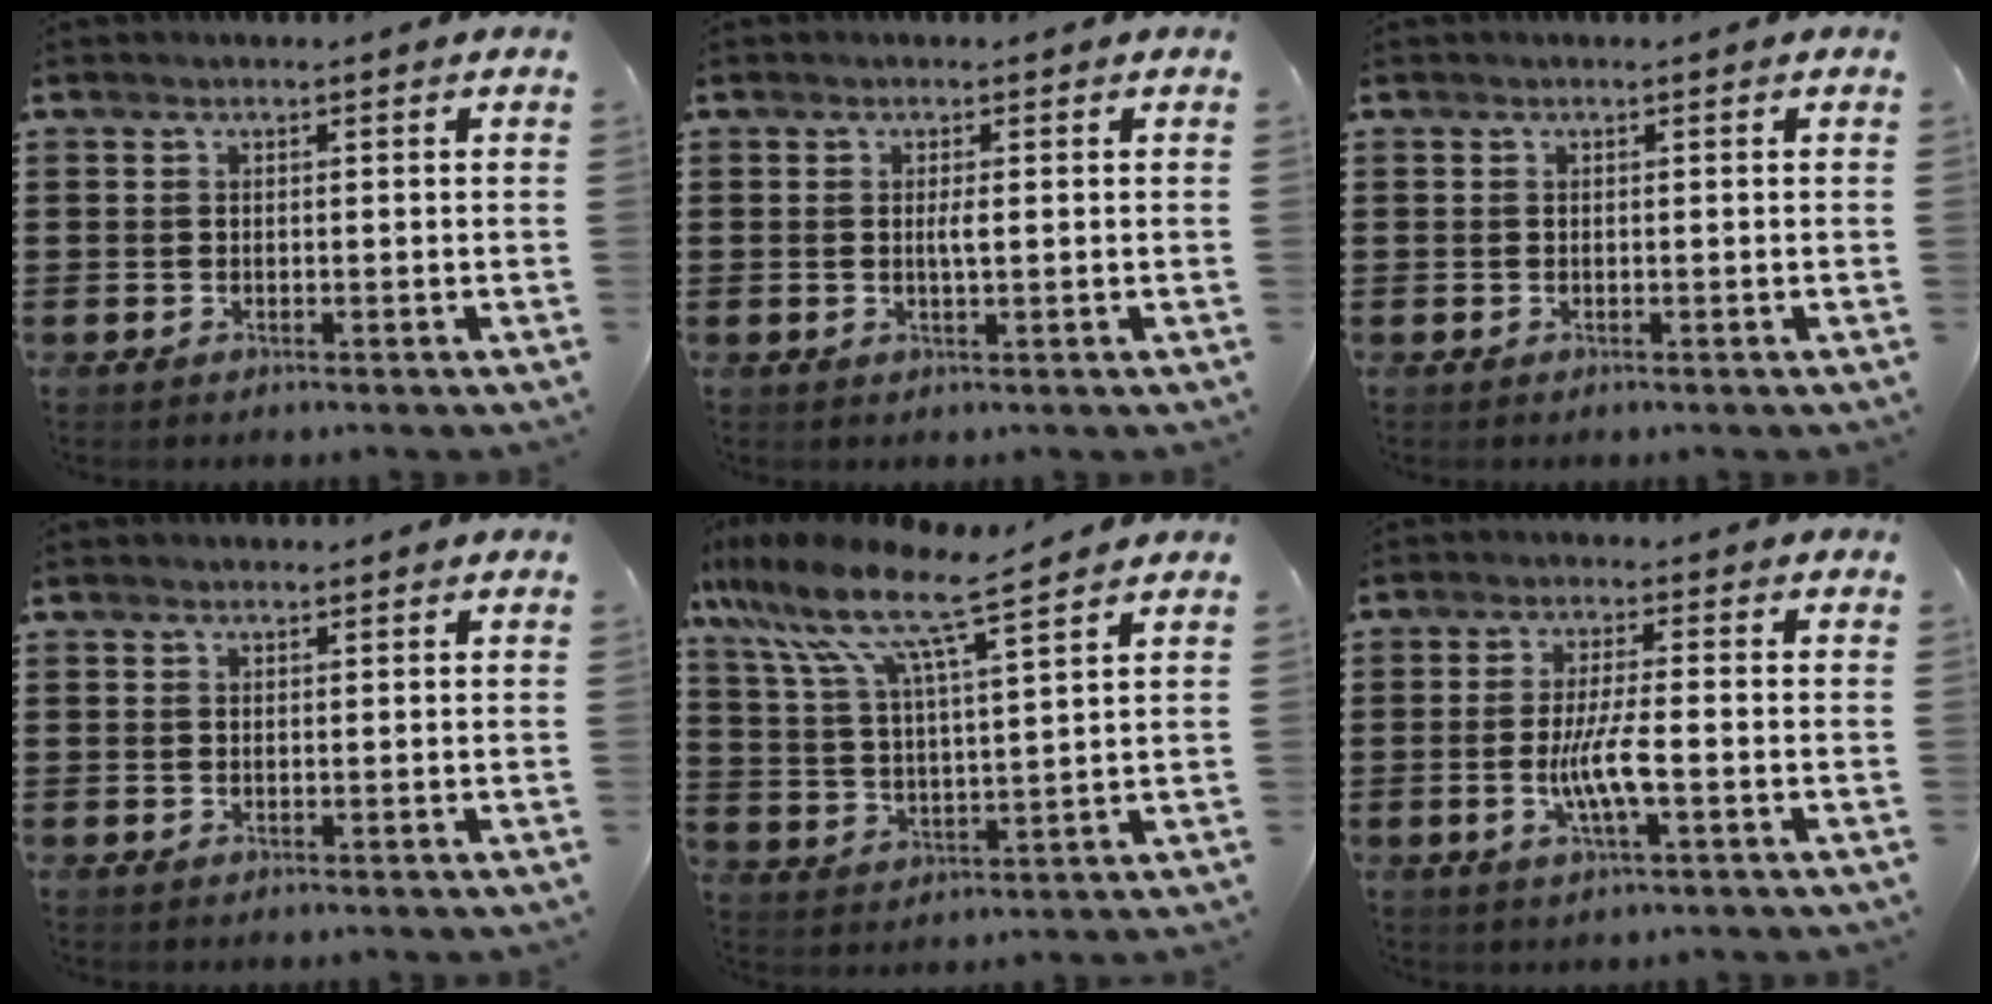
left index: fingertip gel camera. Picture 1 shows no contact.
{"total": 1.7, "force": [0.2, 0.2, 1.7], "torque": [-0.033, -0.002, 0.003]}
{"total": 0.0}
{"total": 0.5, "force": [0.4, 0.3, 0.0], "torque": [-0.002, 0.002, 0.009]}
{"total": 9.9, "force": [8.0, 0.8, 5.8], "torque": [-0.146, -0.045, 0.133]}
{"total": 5.9, "force": [-1.3, 0.8, 5.7], "torque": [-0.110, -0.004, -0.028]}